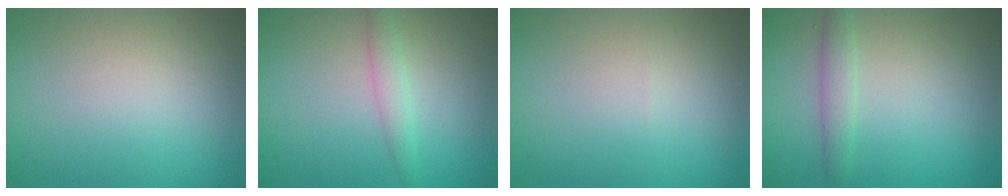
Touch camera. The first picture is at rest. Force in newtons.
{"total": 1.7, "press": 1.7, "slide": 0.0}
{"total": 0.0}
{"total": 1.9, "press": 1.9, "slide": 0.0}